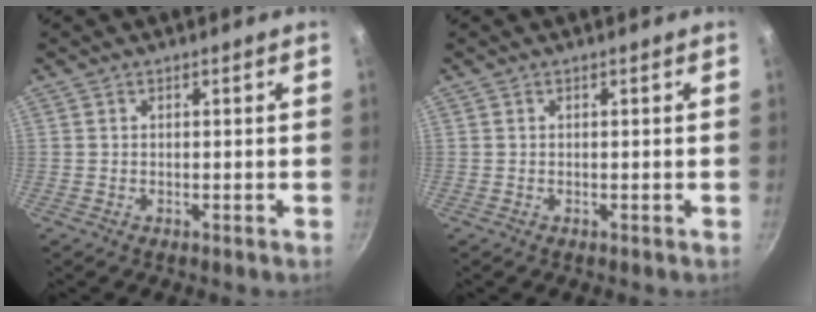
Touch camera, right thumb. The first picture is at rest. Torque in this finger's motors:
{"motor_torque": [-0.02, 0.02, 0.00, 0.00, 0.01]}